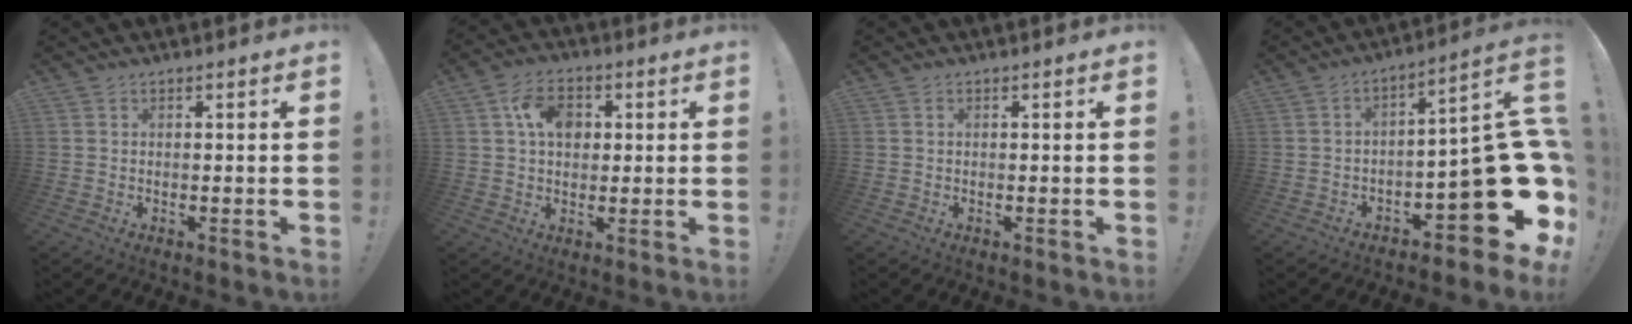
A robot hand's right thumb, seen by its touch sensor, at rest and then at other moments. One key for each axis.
{"total": 9.0, "fx": 2.5, "fy": 6.4, "fz": 5.8, "tx": -0.093, "ty": 0.008, "tz": 0.047}
{"total": 0.0}
{"total": 20.4, "fx": -5.9, "fy": 7.7, "fz": 17.9, "tx": -0.219, "ty": 0.023, "tz": -0.082}